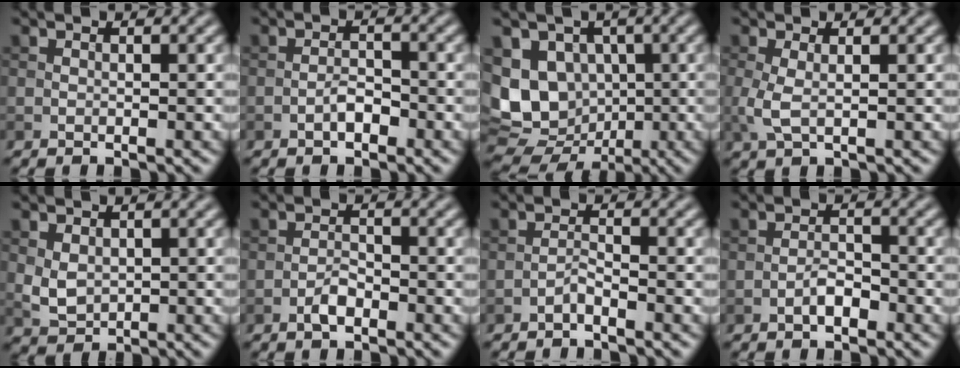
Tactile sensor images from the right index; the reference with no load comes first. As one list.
[{"total": 1.7, "force": [-1.0, 0.7, 1.2], "torque": [-0.020, 0.006, -0.020]}, {"total": 10.2, "force": [-0.7, 8.4, 5.8], "torque": [-0.097, -0.015, -0.001]}, {"total": 2.2, "force": [0.1, 0.8, 2.0], "torque": [-0.052, 0.000, 0.001]}, {"total": 2.5, "force": [0.4, 1.9, 1.6], "torque": [-0.036, -0.004, 0.011]}, {"total": 1.8, "force": [-1.1, 0.7, 1.2], "torque": [-0.022, 0.004, -0.024]}, {"total": 1.2, "force": [-1.0, 0.1, 0.6], "torque": [-0.013, 0.006, -0.022]}, {"total": 1.8, "force": [-1.1, 0.8, 1.2], "torque": [-0.021, 0.005, -0.022]}]